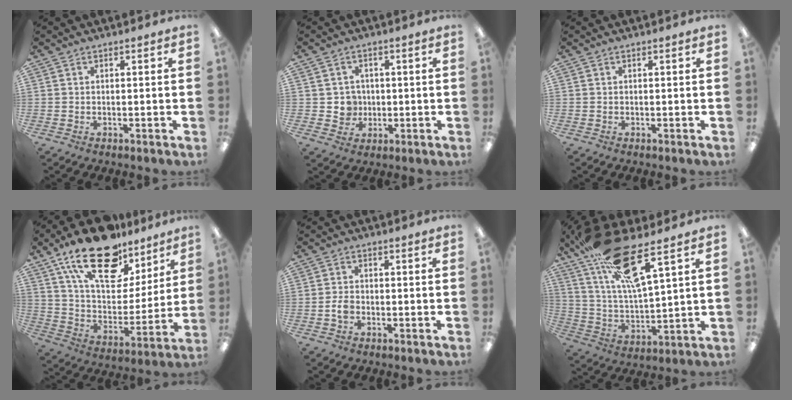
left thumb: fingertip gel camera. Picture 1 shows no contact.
{"total": 4.8, "force": [0.1, 4.7, 1.0], "torque": [-0.014, 0.006, 0.003]}
{"total": 0.0}
{"total": 23.0, "force": [15.2, 11.4, 12.9], "torque": [-0.217, -0.085, 0.270]}
{"total": 2.6, "force": [-0.9, 1.6, 1.8], "torque": [-0.031, 0.005, -0.015]}
{"total": 21.8, "force": [13.8, 6.3, 15.7], "torque": [-0.285, -0.064, 0.232]}